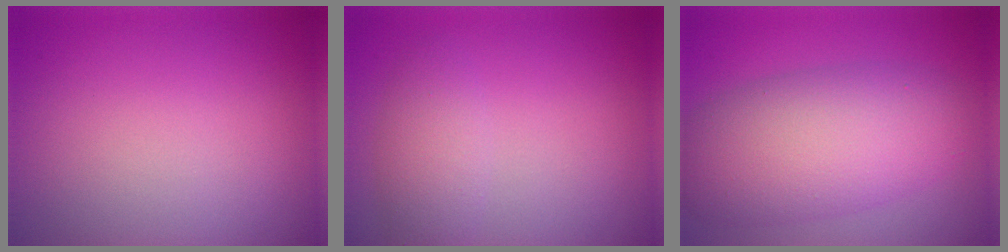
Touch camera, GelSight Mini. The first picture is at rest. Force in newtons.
{"total": 2.5, "press": 2.5, "slide": 0.1}
{"total": 8.5, "press": 8.5, "slide": 0.4}